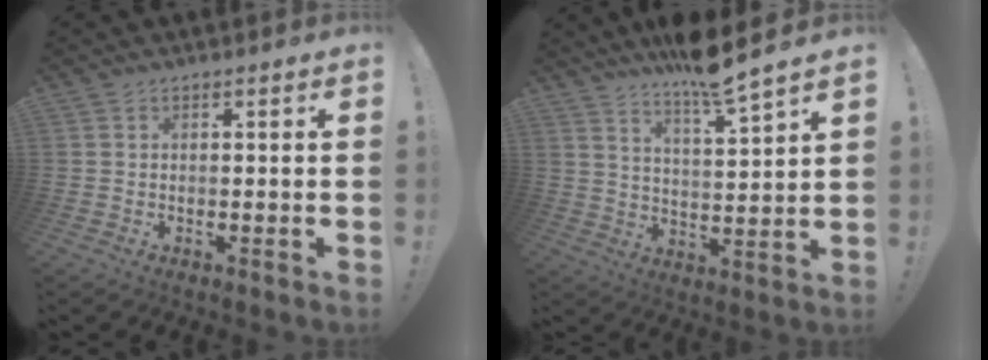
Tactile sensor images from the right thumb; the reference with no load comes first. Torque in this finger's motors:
{"motor_torque": [0.73, 1.16, 0.30, 0.23, 0.27]}